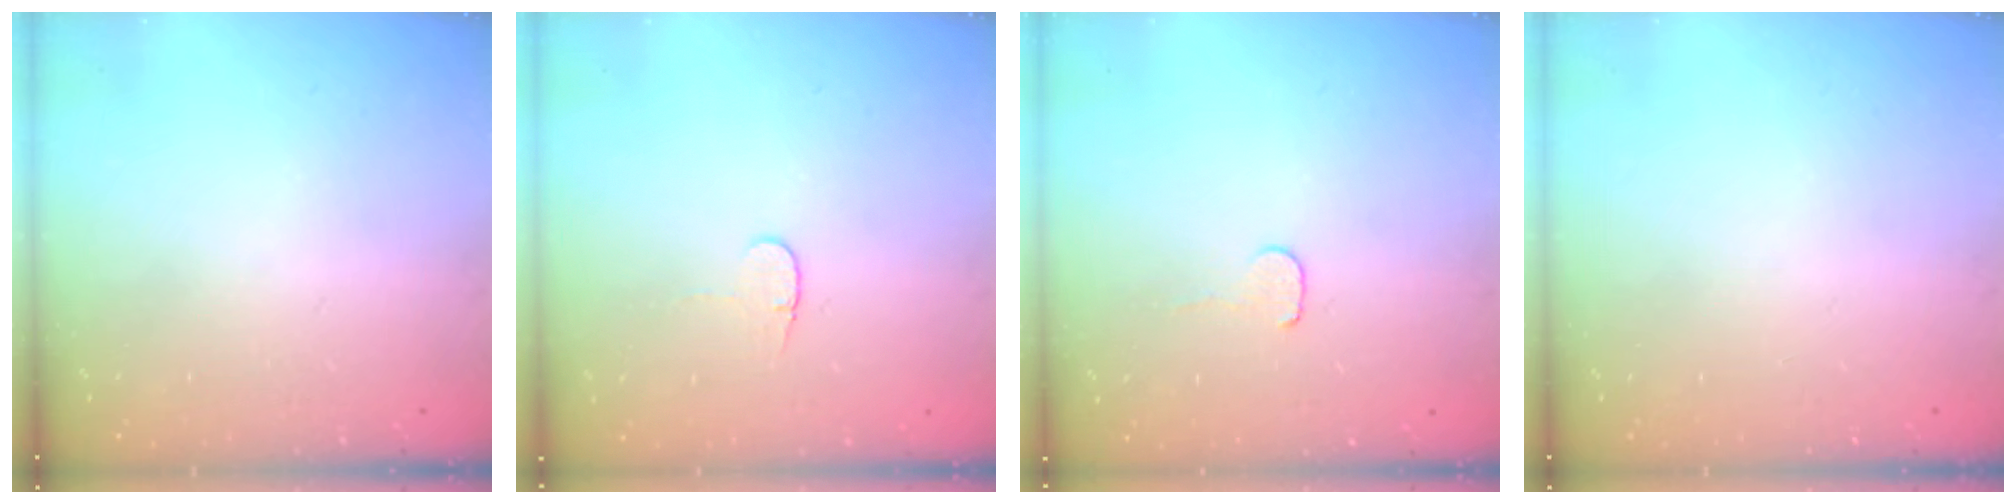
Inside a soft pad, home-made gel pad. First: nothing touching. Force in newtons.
{"total": 3.7, "press": 3.6, "slide": 0.4}
{"total": 4.1, "press": 4.1, "slide": 0.4}
{"total": 0.0}